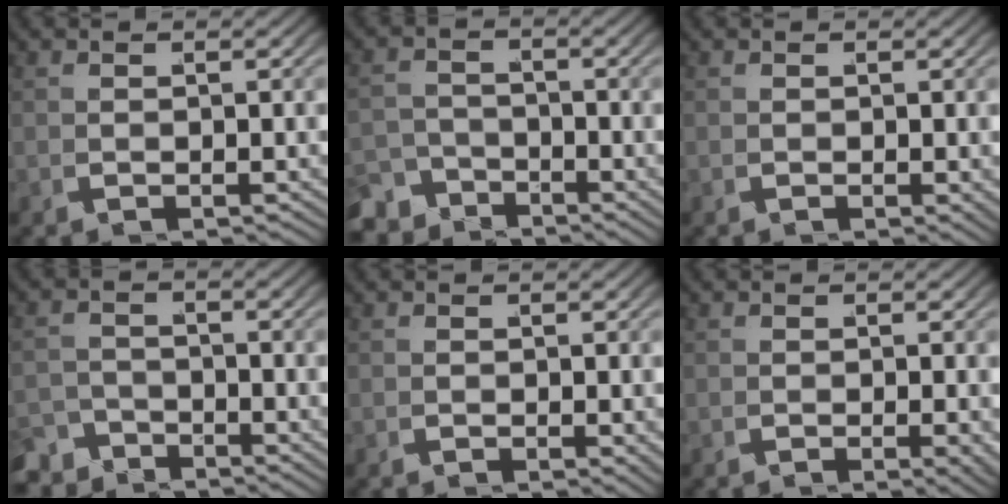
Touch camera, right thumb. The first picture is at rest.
{"total": 4.5, "force": [-3.8, 2.4, 0.7], "torque": [0.009, -0.016, -0.068]}
{"total": 0.6, "force": [-0.1, 0.3, 0.6], "torque": [-0.009, -0.005, 0.000]}
{"total": 3.7, "force": [-3.3, 1.7, 0.2], "torque": [0.011, -0.012, -0.060]}
{"total": 0.8, "force": [-0.1, 0.4, 0.7], "torque": [-0.009, -0.005, 0.001]}
{"total": 1.6, "force": [-0.4, 0.4, 1.5], "torque": [-0.016, -0.003, -0.005]}